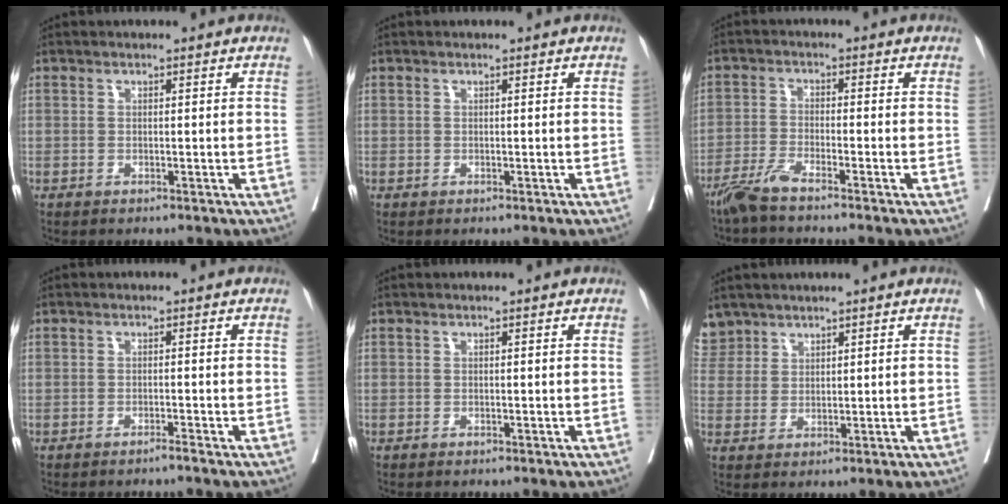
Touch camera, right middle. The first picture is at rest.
{"total": 0.0}
{"total": 4.2, "force": [-3.6, -0.3, 2.1], "torque": [-0.047, -0.013, -0.077]}
{"total": 0.9, "force": [-0.7, -0.3, 0.4], "torque": [-0.005, 0.001, -0.014]}
{"total": 0.0}
{"total": 4.1, "force": [3.5, 2.2, -0.3], "torque": [0.012, 0.008, 0.073]}